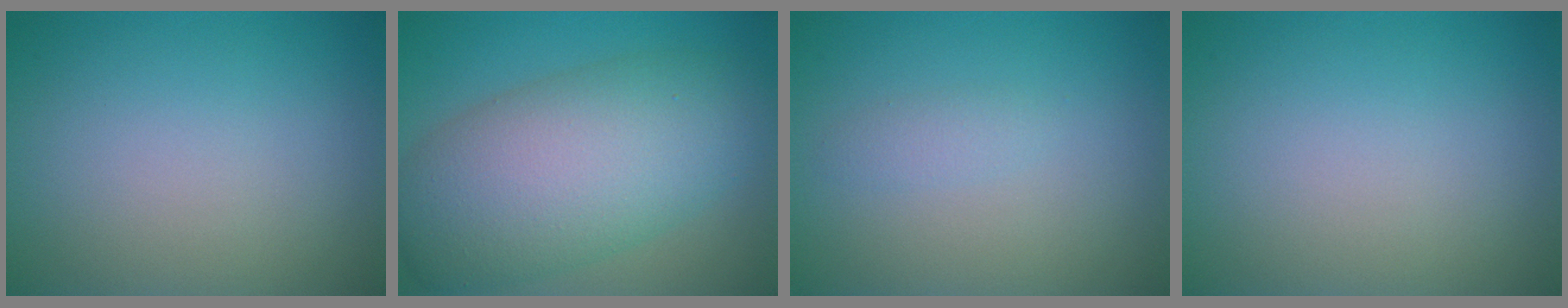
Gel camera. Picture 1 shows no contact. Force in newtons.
{"total": 10.5, "press": 10.5, "slide": 0.2}
{"total": 0.9, "press": 0.9, "slide": 0.0}
{"total": 0.0}